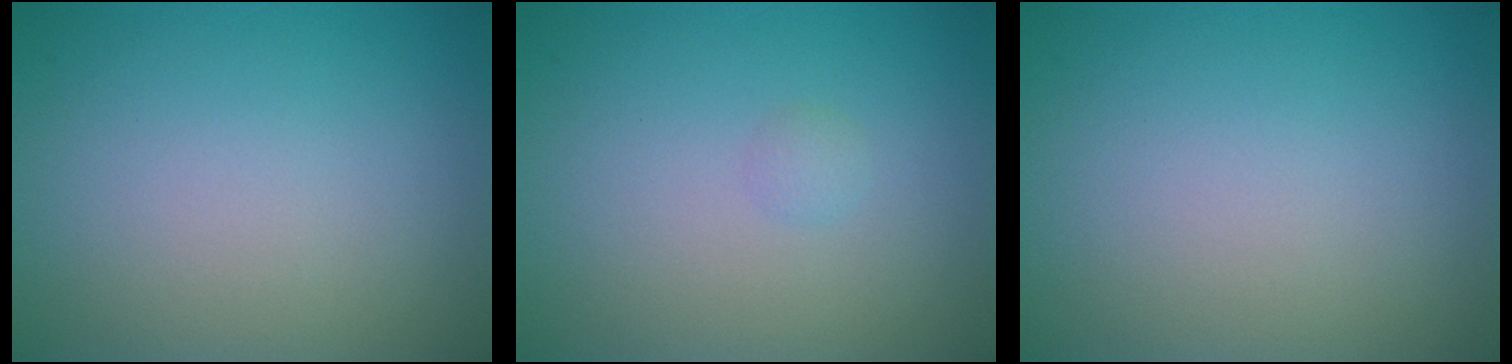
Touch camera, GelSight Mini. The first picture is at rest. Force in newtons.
{"total": 0.6, "press": 0.6, "slide": 0.1}
{"total": 0.0}